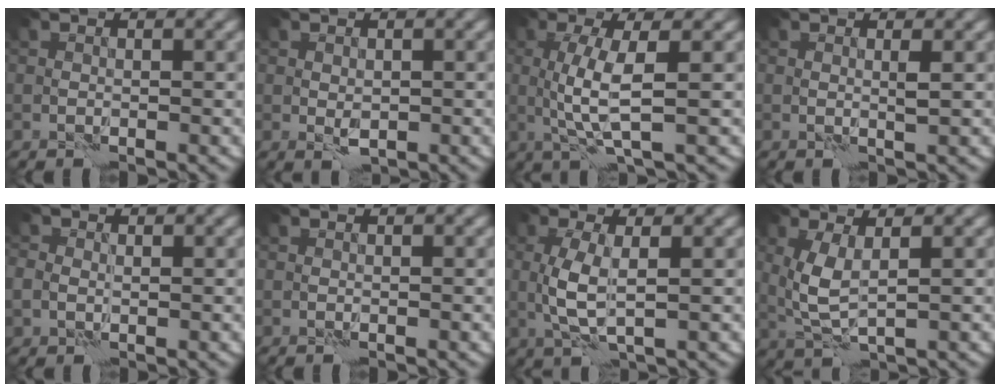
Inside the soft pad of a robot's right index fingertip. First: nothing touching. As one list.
[{"total": 1.2, "force": [0.0, 0.8, 0.9], "torque": [-0.014, -0.006, 0.005]}, {"total": 4.1, "force": [0.5, 0.8, 4.0], "torque": [-0.081, -0.003, 0.011]}, {"total": 0.9, "force": [0.5, -0.2, 0.7], "torque": [-0.010, -0.004, 0.009]}, {"total": 2.2, "force": [0.5, 1.7, 1.2], "torque": [-0.014, 0.007, 0.001]}, {"total": 0.0}, {"total": 3.3, "force": [0.5, 0.9, 3.2], "torque": [-0.077, -0.005, 0.012]}, {"total": 3.4, "force": [1.0, 1.1, 3.1], "torque": [-0.076, -0.004, 0.024]}]